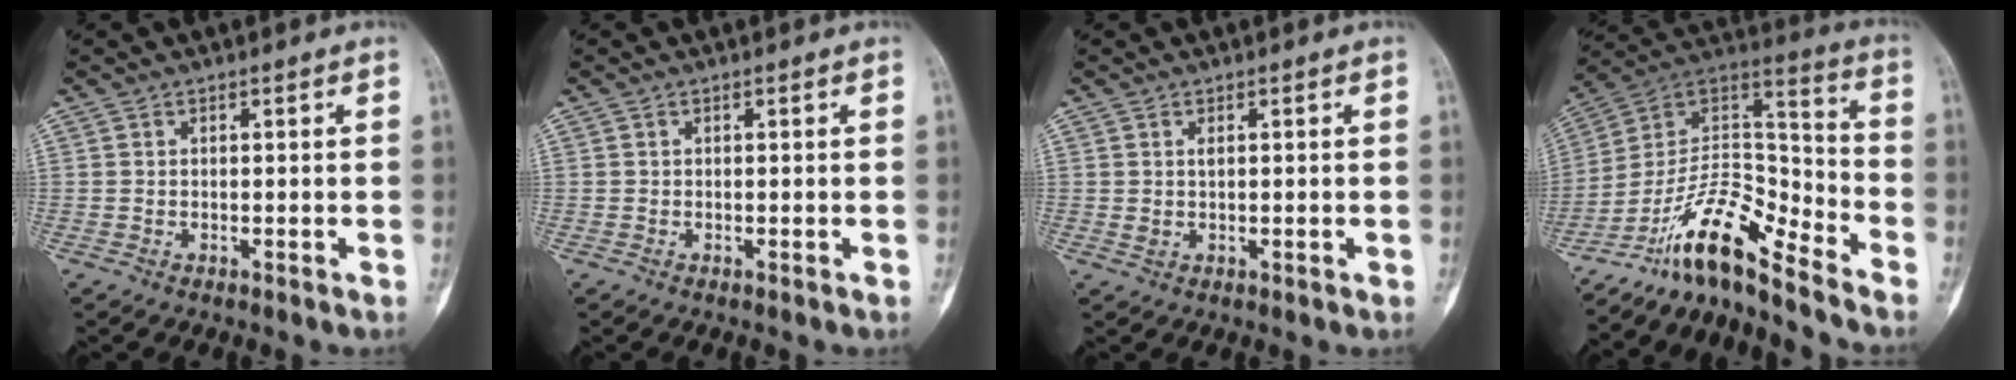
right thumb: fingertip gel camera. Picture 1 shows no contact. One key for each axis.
{"total": 0.0}
{"total": 1.7, "fx": 0.3, "fy": 0.8, "fz": 1.5, "tx": -0.028, "ty": 0.002, "tz": 0.011}
{"total": 14.4, "fx": -11.8, "fy": 3.1, "fz": 7.6, "tx": -0.131, "ty": 0.114, "tz": -0.218}